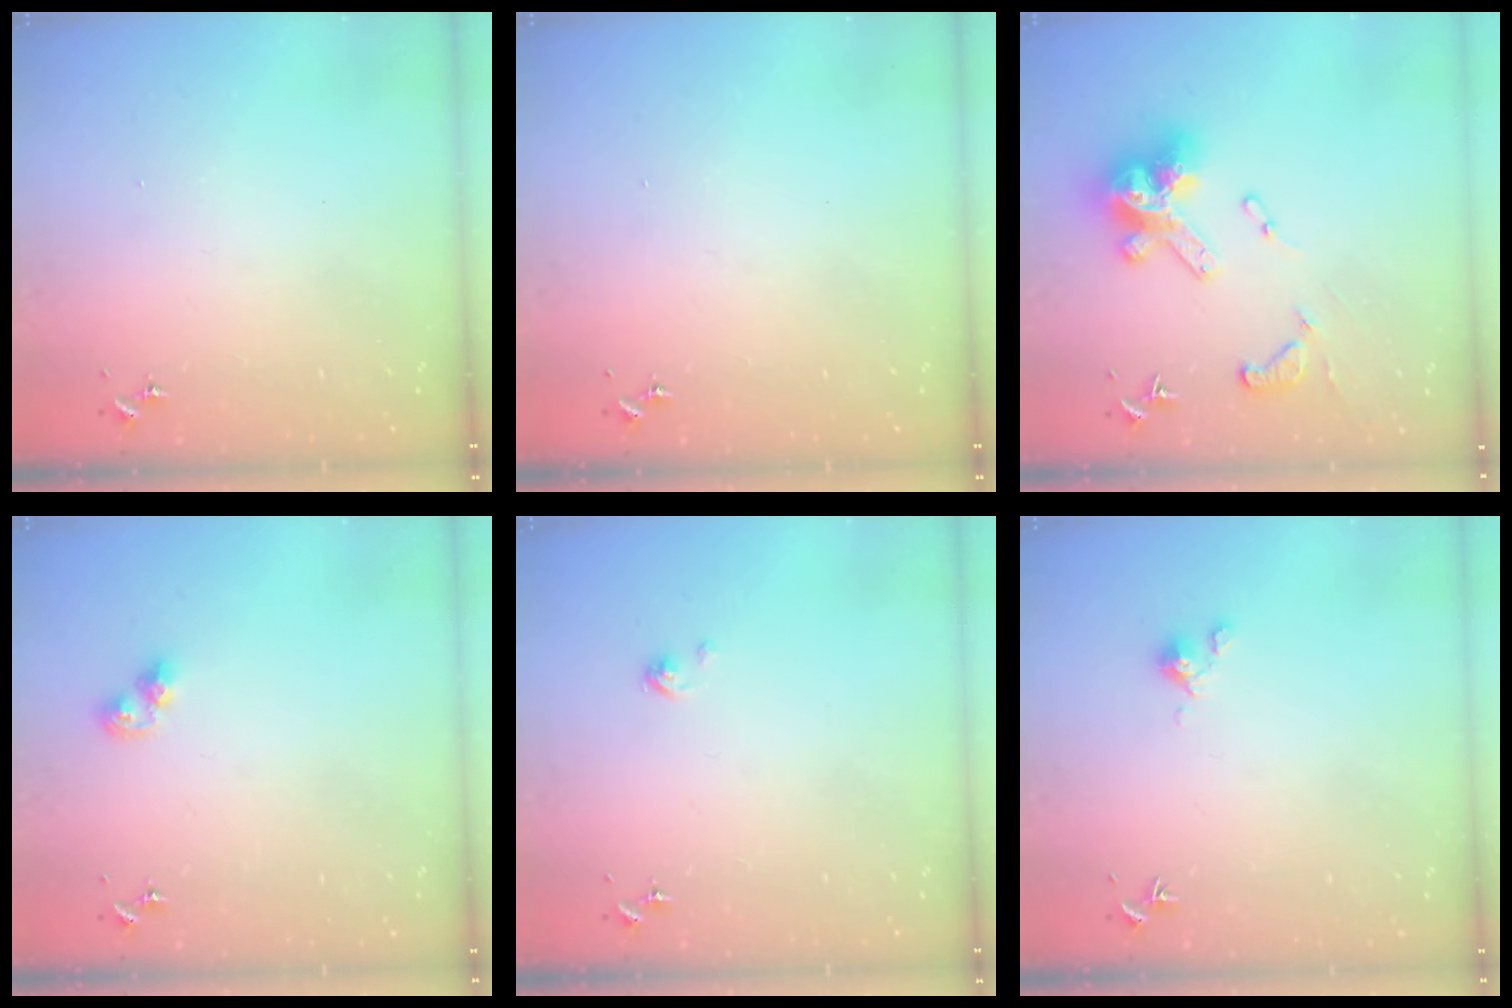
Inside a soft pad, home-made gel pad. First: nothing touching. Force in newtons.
{"total": 0.0}
{"total": 18.2, "press": 18.2, "slide": 1.7}
{"total": 6.0, "press": 6.0, "slide": 0.4}
{"total": 2.4, "press": 2.4, "slide": 0.3}
{"total": 3.7, "press": 3.7, "slide": 0.4}